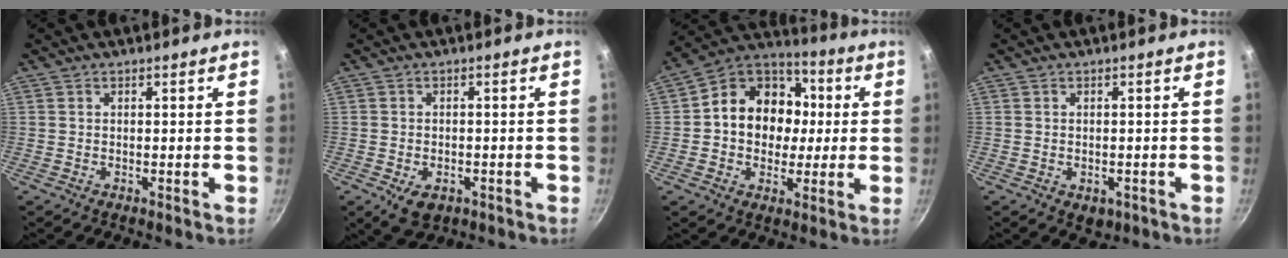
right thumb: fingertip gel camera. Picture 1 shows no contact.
{"total": 5.4, "force": [-2.1, 3.5, 3.4], "torque": [-0.047, 0.004, -0.023]}
{"total": 16.6, "force": [0.9, 13.8, 9.3], "torque": [-0.111, 0.029, -0.002]}
{"total": 3.1, "force": [-1.1, 2.1, 1.9], "torque": [-0.022, 0.000, -0.007]}